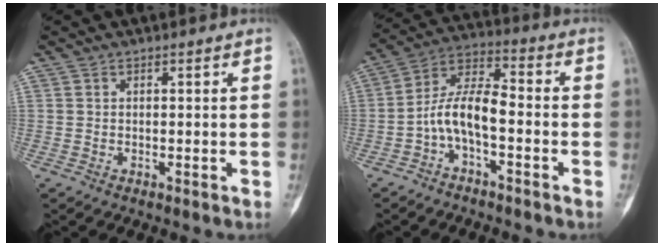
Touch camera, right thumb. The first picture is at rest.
{"total": 9.2, "force": [-2.9, 3.9, 7.8], "torque": [-0.149, 0.056, -0.065]}